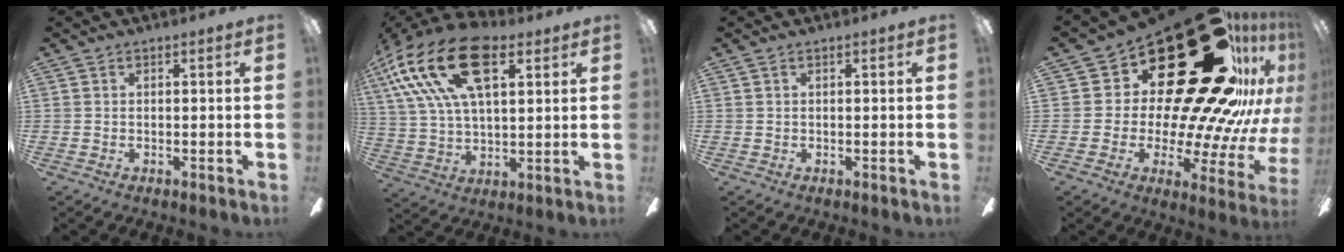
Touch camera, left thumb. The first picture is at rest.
{"total": 23.6, "force": [11.0, 11.9, 17.1], "torque": [-0.339, -0.031, 0.188]}
{"total": 0.0}
{"total": 41.0, "force": [19.9, 18.6, 30.6], "torque": [-0.407, -0.168, 0.400]}